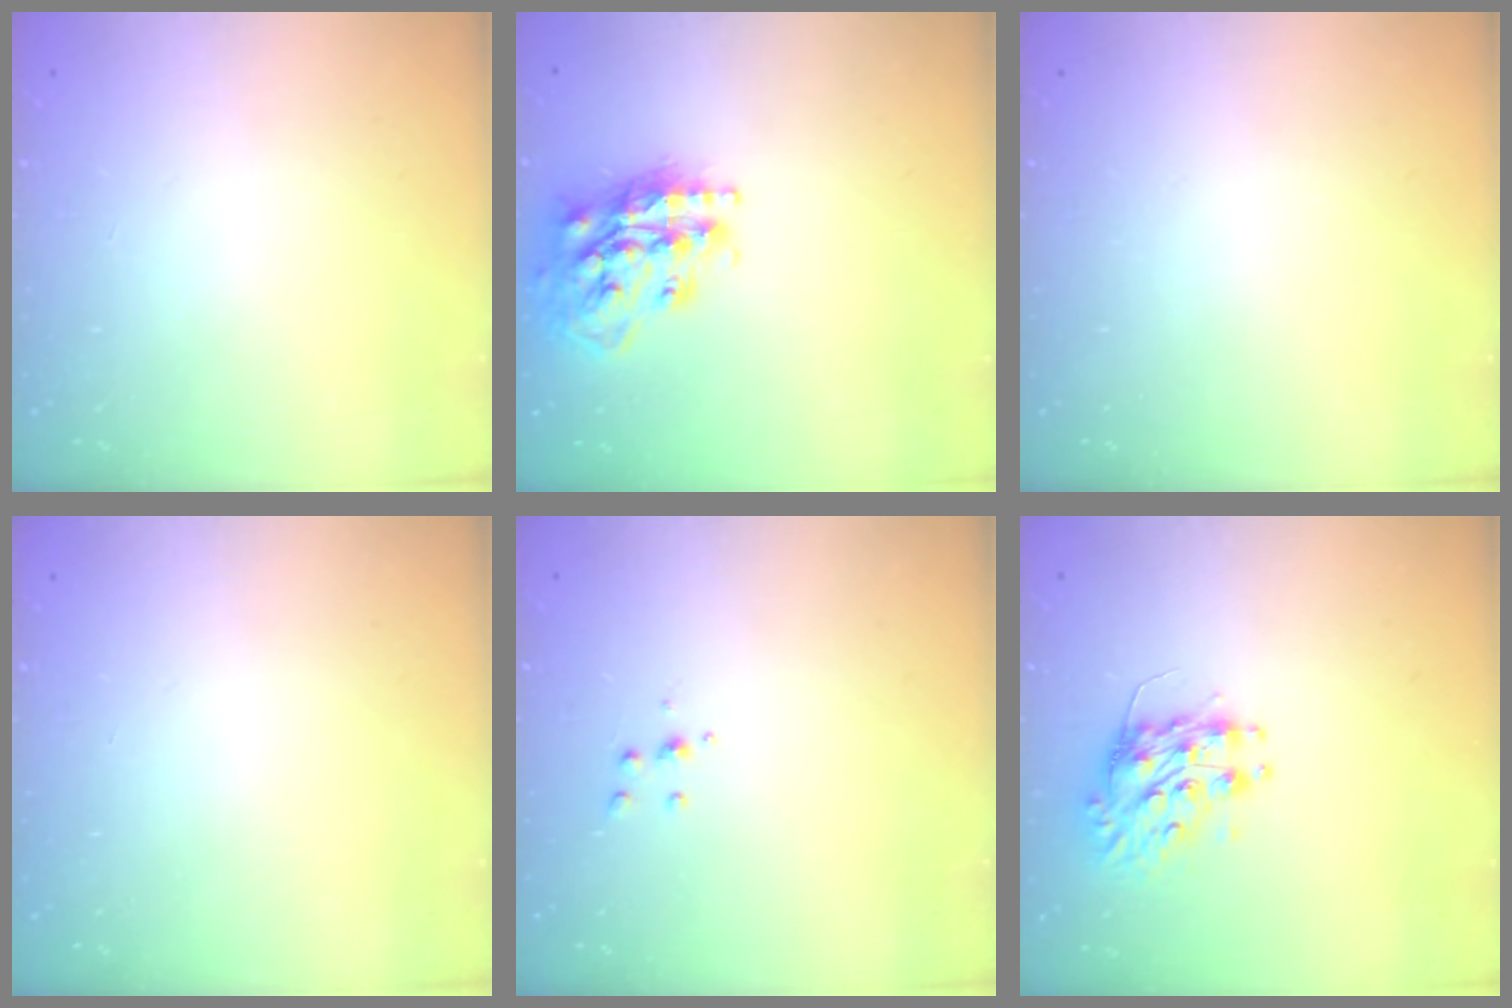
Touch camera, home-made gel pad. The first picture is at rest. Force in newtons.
{"total": 17.9, "press": 17.8, "slide": 1.5}
{"total": 0.0}
{"total": 0.0}
{"total": 4.5, "press": 4.5, "slide": 0.6}
{"total": 8.9, "press": 8.9, "slide": 0.2}